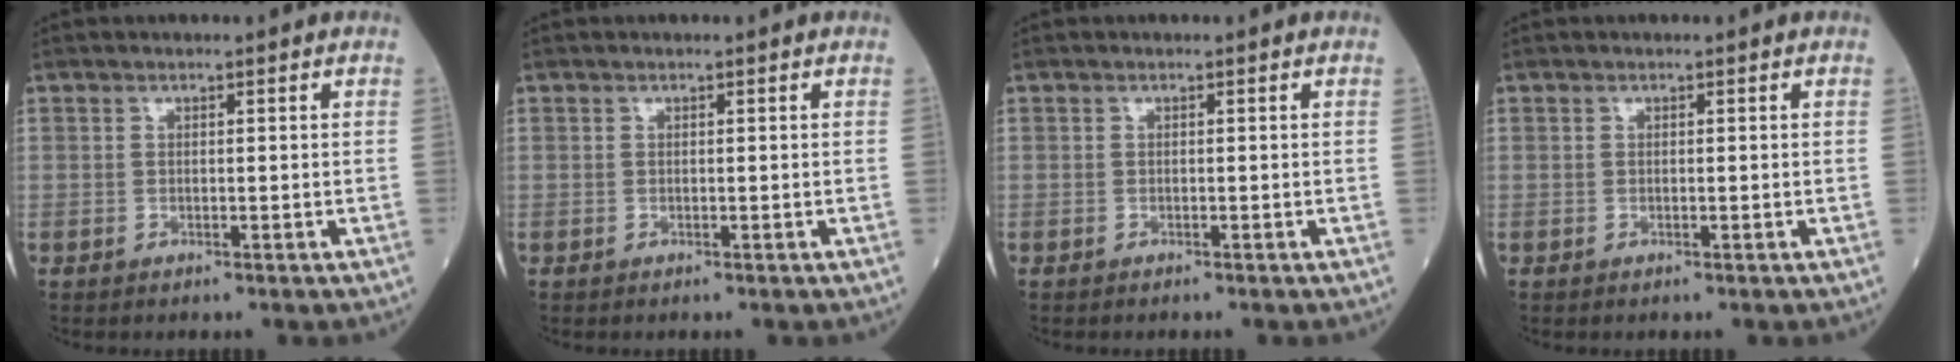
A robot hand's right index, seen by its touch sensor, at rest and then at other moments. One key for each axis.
{"total": 0.0}
{"total": 0.0}
{"total": 0.0}